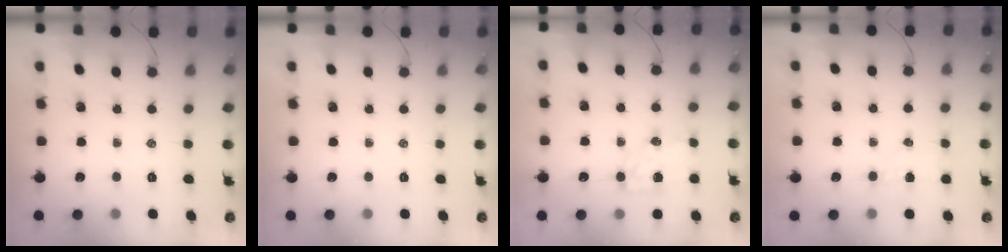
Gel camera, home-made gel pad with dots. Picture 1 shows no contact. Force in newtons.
{"total": 0.0}
{"total": 5.1, "press": 5.0, "slide": 0.5}
{"total": 3.7, "press": 3.6, "slide": 0.8}